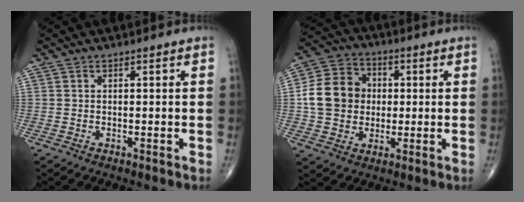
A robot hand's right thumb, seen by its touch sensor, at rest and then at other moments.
{"total": 12.8, "force": [0.4, 10.9, 6.7], "torque": [-0.101, 0.021, 0.003]}